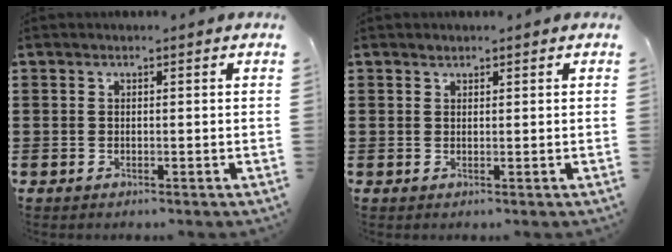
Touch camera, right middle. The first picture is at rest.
{"total": 0.9, "force": [0.9, 0.2, 0.0], "torque": [-0.001, 0.001, 0.017]}